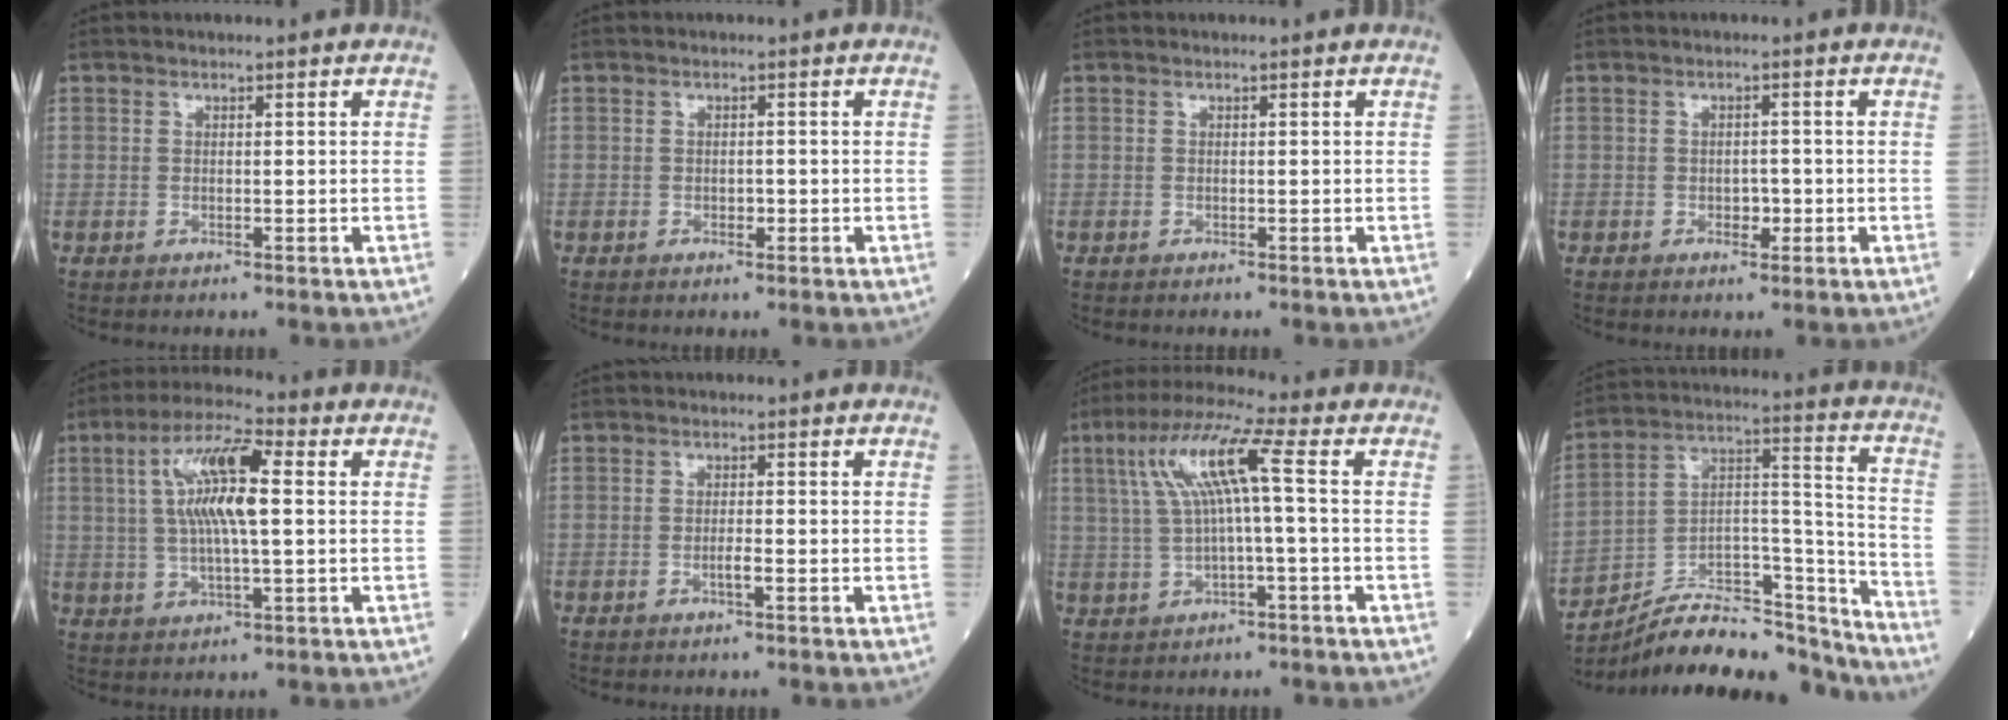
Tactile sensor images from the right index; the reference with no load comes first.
{"total": 1.1, "force": [-0.4, 0.6, 0.8], "torque": [-0.015, 0.000, -0.006]}
{"total": 0.0}
{"total": 2.0, "force": [-0.7, 1.2, 1.4], "torque": [-0.018, 0.002, -0.007]}
{"total": 11.0, "force": [2.0, 2.1, 10.6], "torque": [-0.208, 0.017, 0.035]}
{"total": 1.5, "force": [-0.6, 0.0, 1.4], "torque": [-0.028, -0.001, -0.013]}
{"total": 9.4, "force": [1.5, 0.2, 9.2], "torque": [-0.181, 0.030, 0.031]}
{"total": 21.3, "force": [-19.7, 3.8, 7.2], "torque": [-0.104, 0.042, -0.321]}